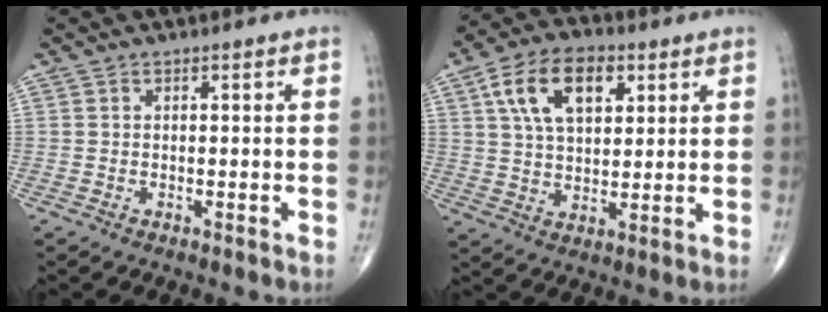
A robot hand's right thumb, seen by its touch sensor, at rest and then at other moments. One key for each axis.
{"total": 13.0, "fx": 4.9, "fy": 7.4, "fz": 9.4, "tx": -0.146, "ty": -0.003, "tz": 0.086}